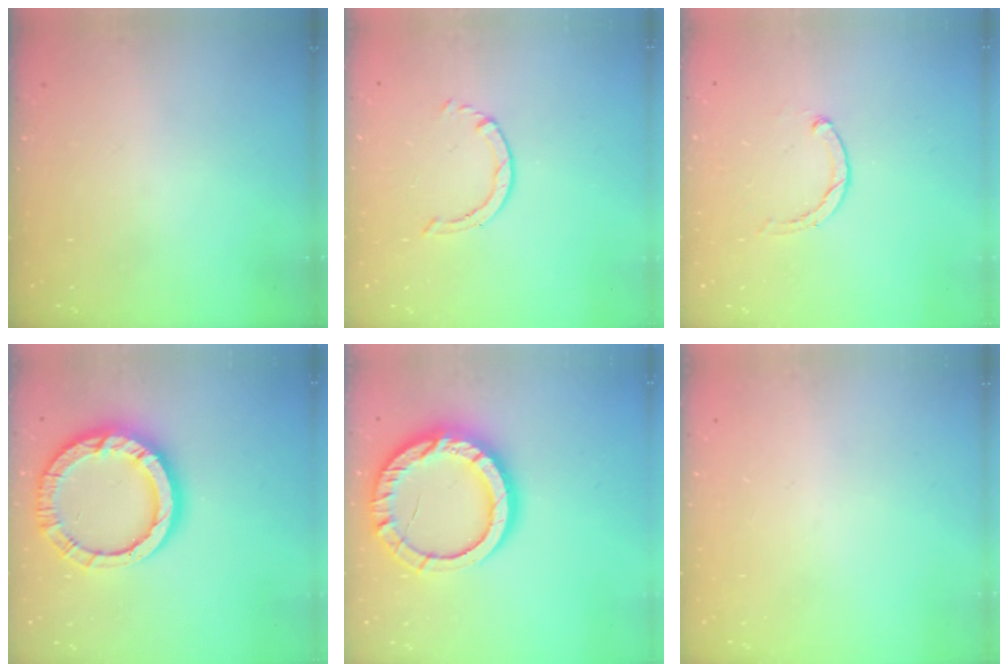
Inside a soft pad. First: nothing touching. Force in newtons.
{"total": 0.6, "press": 0.6, "slide": 0.1}
{"total": 0.6, "press": 0.6, "slide": 0.2}
{"total": 15.9, "press": 15.8, "slide": 2.2}
{"total": 18.3, "press": 18.2, "slide": 1.7}
{"total": 0.0}